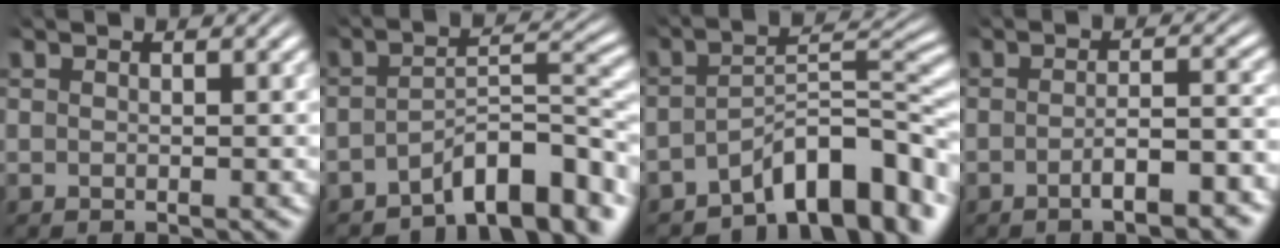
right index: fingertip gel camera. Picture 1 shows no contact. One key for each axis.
{"total": 6.3, "fx": -3.8, "fy": 1.7, "fz": 4.7, "tx": -0.063, "ty": -0.010, "tz": -0.057}
{"total": 7.7, "fx": -4.3, "fy": 2.6, "fz": 5.9, "tx": -0.081, "ty": -0.019, "tz": -0.059}
{"total": 3.5, "fx": -2.6, "fy": 0.4, "fz": 2.3, "tx": -0.033, "ty": -0.007, "tz": -0.043}